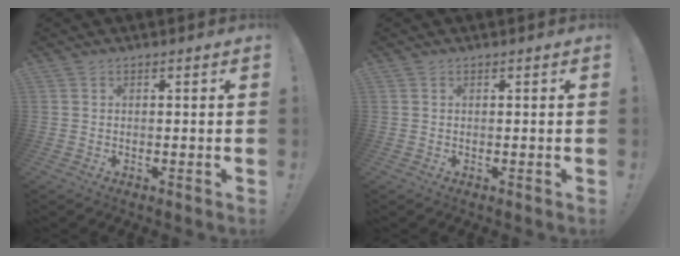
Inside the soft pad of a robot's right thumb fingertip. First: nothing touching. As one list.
[{"total": 0.0}]